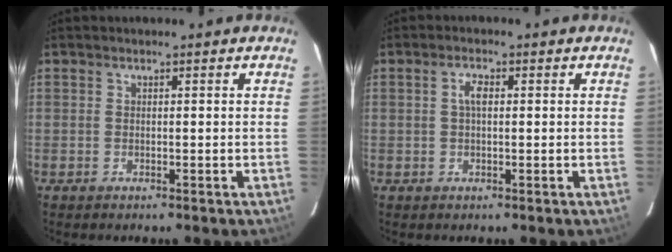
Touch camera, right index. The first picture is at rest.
{"total": 2.3, "force": [0.3, 0.9, 2.0], "torque": [-0.040, 0.007, 0.005]}